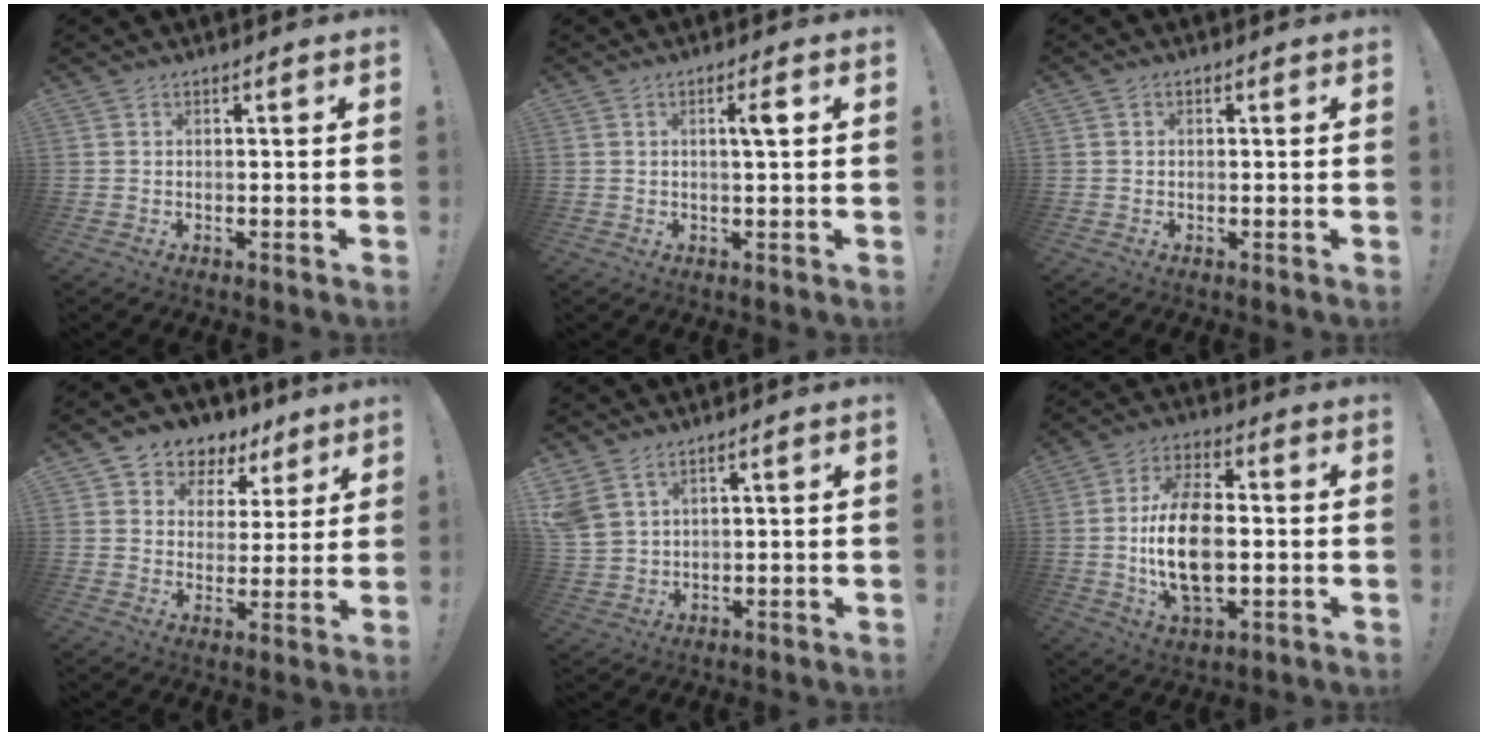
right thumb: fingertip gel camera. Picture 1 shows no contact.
{"total": 3.5, "force": [0.9, 0.3, 3.4], "torque": [-0.045, -0.005, 0.005]}
{"total": 0.8, "force": [0.2, 0.7, 0.3], "torque": [0.003, -0.001, 0.001]}
{"total": 7.0, "force": [3.8, 5.7, 1.1], "torque": [-0.010, -0.033, 0.076]}
{"total": 5.8, "force": [3.7, 3.4, 2.7], "torque": [-0.065, -0.010, 0.076]}
{"total": 16.3, "force": [-1.0, 9.6, 13.1], "torque": [-0.244, 0.000, -0.023]}